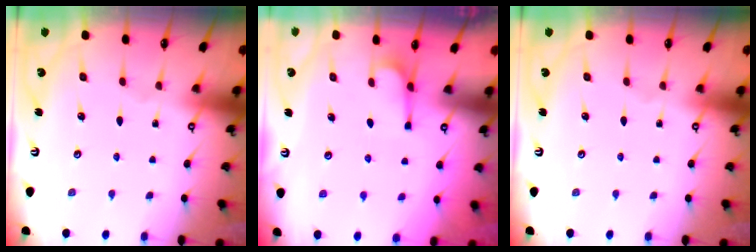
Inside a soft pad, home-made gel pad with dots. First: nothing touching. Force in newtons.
{"total": 1.2, "press": 0.4, "slide": 1.1}
{"total": 0.0}